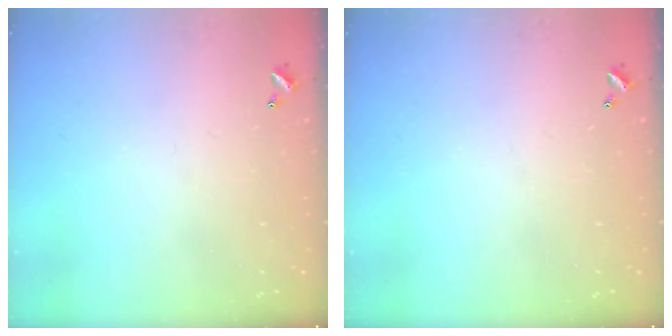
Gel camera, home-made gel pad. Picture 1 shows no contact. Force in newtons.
{"total": 0.0}